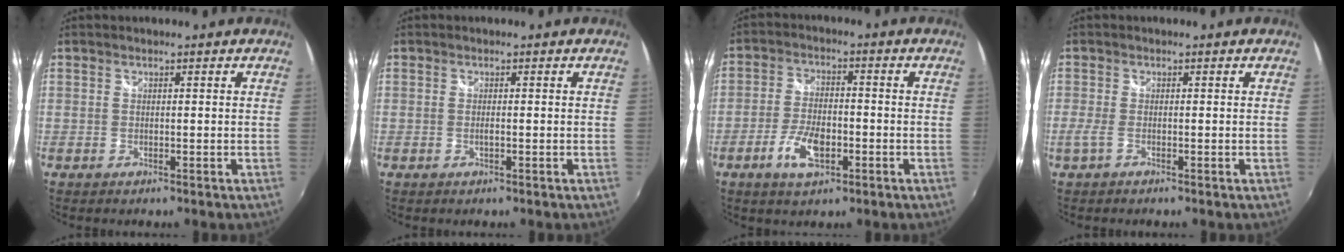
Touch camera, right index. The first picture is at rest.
{"total": 0.6, "force": [-0.1, 0.1, 0.6], "torque": [-0.012, 0.002, -0.002]}
{"total": 7.4, "force": [-3.2, 3.4, 5.7], "torque": [-0.123, 0.000, -0.055]}
{"total": 1.9, "force": [-1.0, 0.4, 1.6], "torque": [-0.035, -0.006, -0.021]}